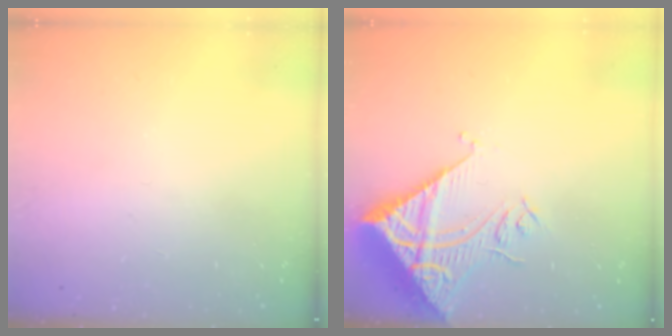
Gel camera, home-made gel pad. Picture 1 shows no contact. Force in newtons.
{"total": 13.5, "press": 13.4, "slide": 1.7}